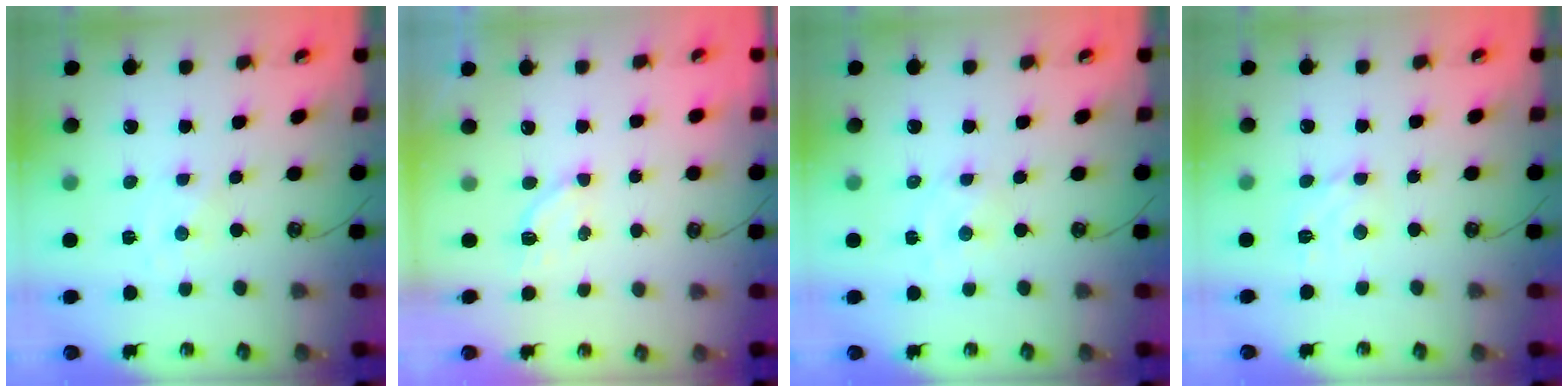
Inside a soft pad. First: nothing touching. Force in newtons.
{"total": 2.9, "press": 2.9, "slide": 0.7}
{"total": 1.8, "press": 1.7, "slide": 0.4}
{"total": 3.5, "press": 3.5, "slide": 0.2}